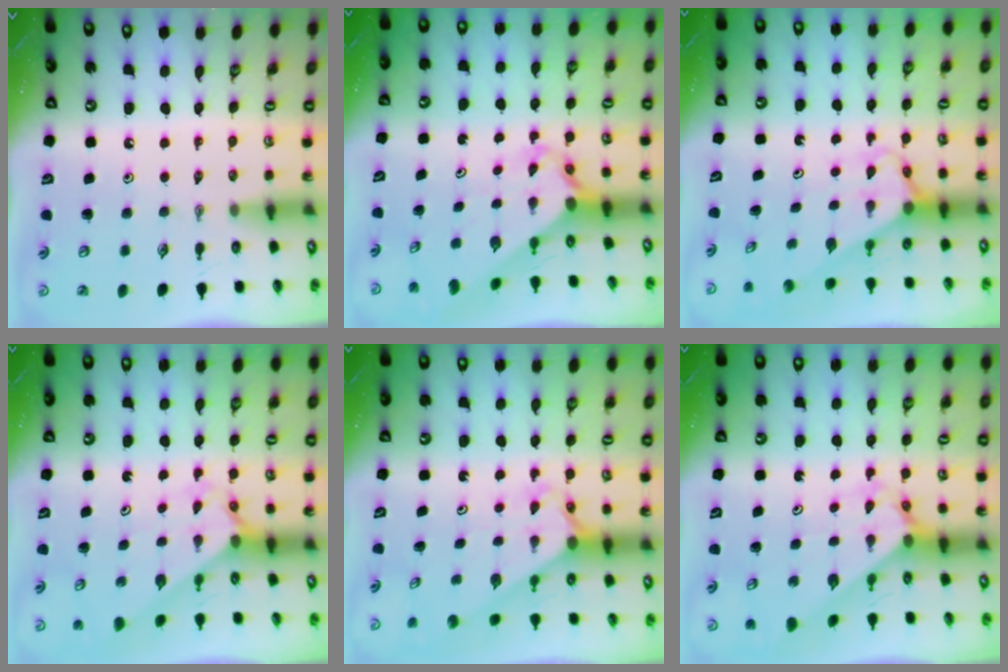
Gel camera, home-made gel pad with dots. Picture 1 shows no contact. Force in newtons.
{"total": 2.5, "press": 2.5, "slide": 0.2}
{"total": 2.9, "press": 2.9, "slide": 0.2}
{"total": 2.0, "press": 2.0, "slide": 0.2}
{"total": 2.0, "press": 2.0, "slide": 0.2}
{"total": 2.2, "press": 2.2, "slide": 0.2}